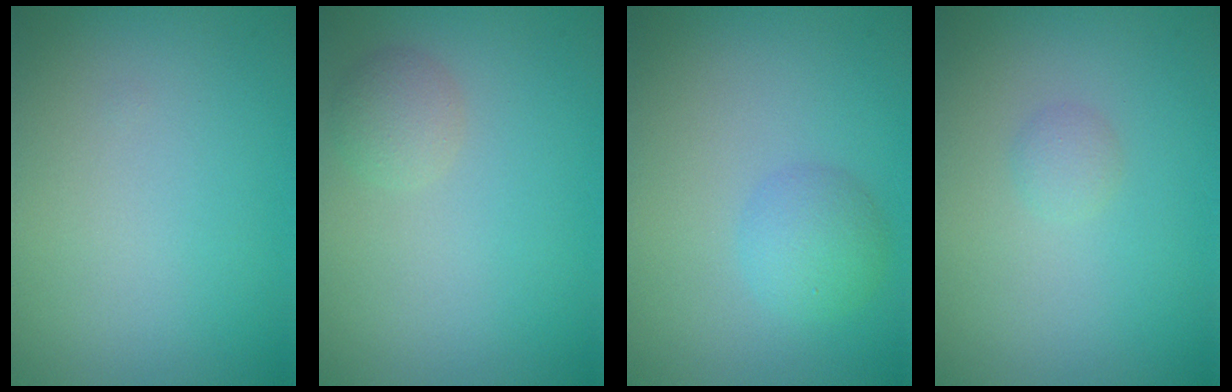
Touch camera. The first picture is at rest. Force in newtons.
{"total": 1.6, "press": 1.6, "slide": 0.1}
{"total": 2.4, "press": 2.4, "slide": 0.1}
{"total": 0.9, "press": 0.9, "slide": 0.0}